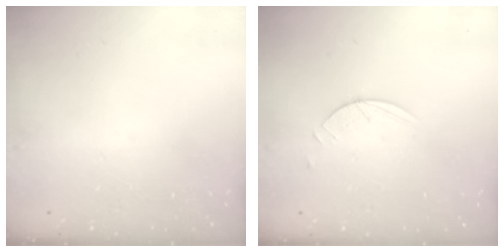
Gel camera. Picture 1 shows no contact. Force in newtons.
{"total": 2.9, "press": 2.8, "slide": 0.3}